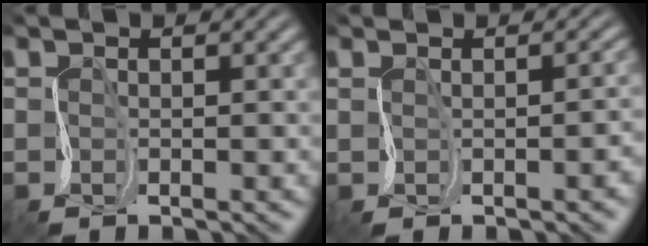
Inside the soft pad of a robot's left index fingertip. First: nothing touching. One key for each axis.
{"total": 3.3, "fx": -0.4, "fy": 1.7, "fz": 2.8, "tx": -0.004, "ty": 0.013, "tz": 0.006}